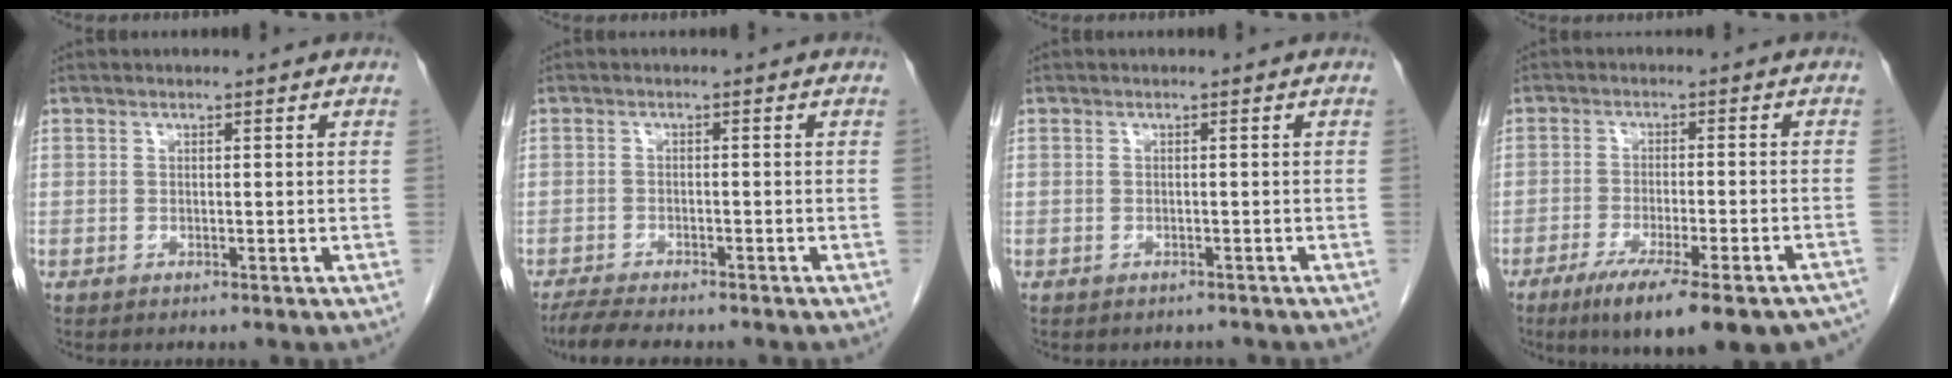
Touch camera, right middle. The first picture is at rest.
{"total": 5.7, "force": [-4.8, 1.0, 2.8], "torque": [-0.048, -0.014, -0.079]}
{"total": 1.4, "force": [-1.3, 0.7, 0.1], "torque": [-0.006, 0.001, -0.017]}
{"total": 19.9, "force": [-16.0, 3.1, 11.5], "torque": [-0.110, -0.013, -0.213]}